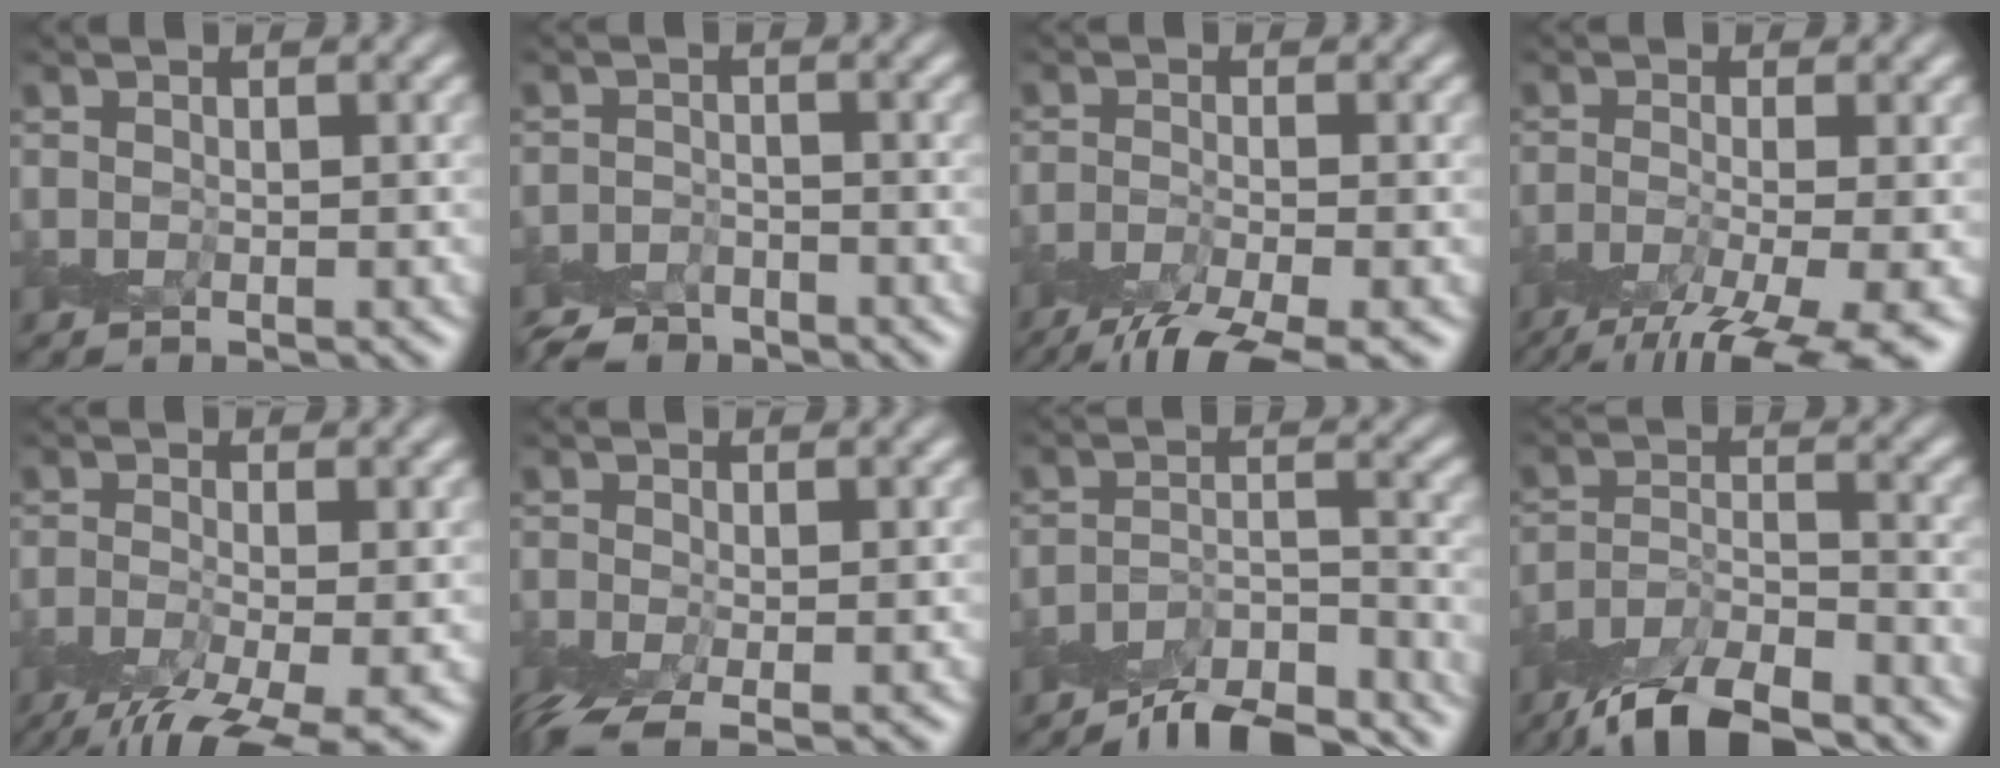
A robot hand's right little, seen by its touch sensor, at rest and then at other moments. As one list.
[{"total": 2.9, "force": [-2.8, 0.8, 0.2], "torque": [0.002, -0.002, -0.058]}, {"total": 6.9, "force": [-5.1, 1.4, 4.5], "torque": [-0.079, -0.021, -0.101]}, {"total": 9.0, "force": [-5.7, 2.0, 6.6], "torque": [-0.115, -0.022, -0.100]}, {"total": 8.8, "force": [-5.5, 2.4, 6.4], "torque": [-0.125, -0.031, -0.097]}, {"total": 3.8, "force": [-2.3, 1.3, 2.7], "torque": [-0.061, -0.012, -0.052]}, {"total": 7.7, "force": [-7.1, 1.2, 2.5], "torque": [-0.039, -0.006, -0.121]}, {"total": 7.5, "force": [-6.6, 1.5, 3.3], "torque": [-0.057, -0.006, -0.123]}]